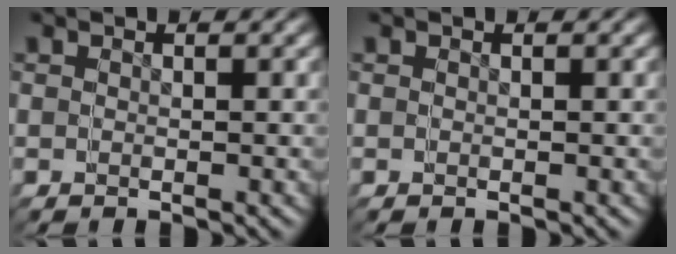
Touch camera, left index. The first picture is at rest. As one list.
[{"total": 0.0}]